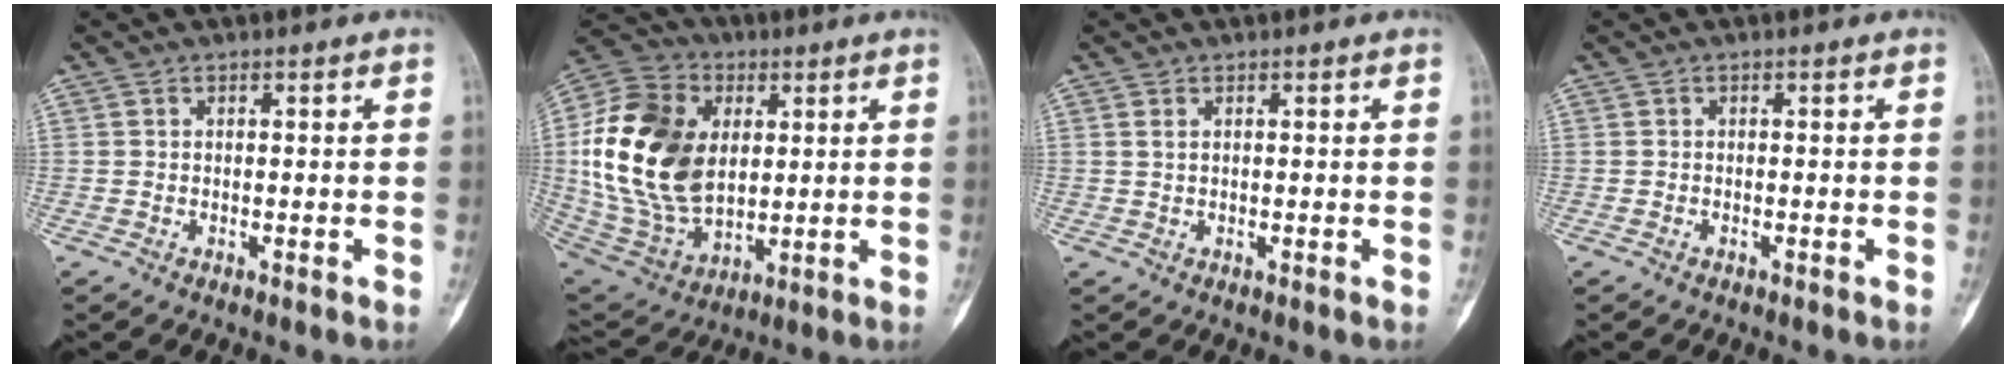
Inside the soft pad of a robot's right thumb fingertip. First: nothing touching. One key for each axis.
{"total": 23.4, "fx": 3.2, "fy": 15.8, "fz": 17.0, "tx": -0.330, "ty": -0.009, "tz": 0.067}
{"total": 0.9, "fx": 0.4, "fy": 0.5, "fz": 0.6, "tx": -0.016, "ty": 0.005, "tz": 0.011}
{"total": 0.0}